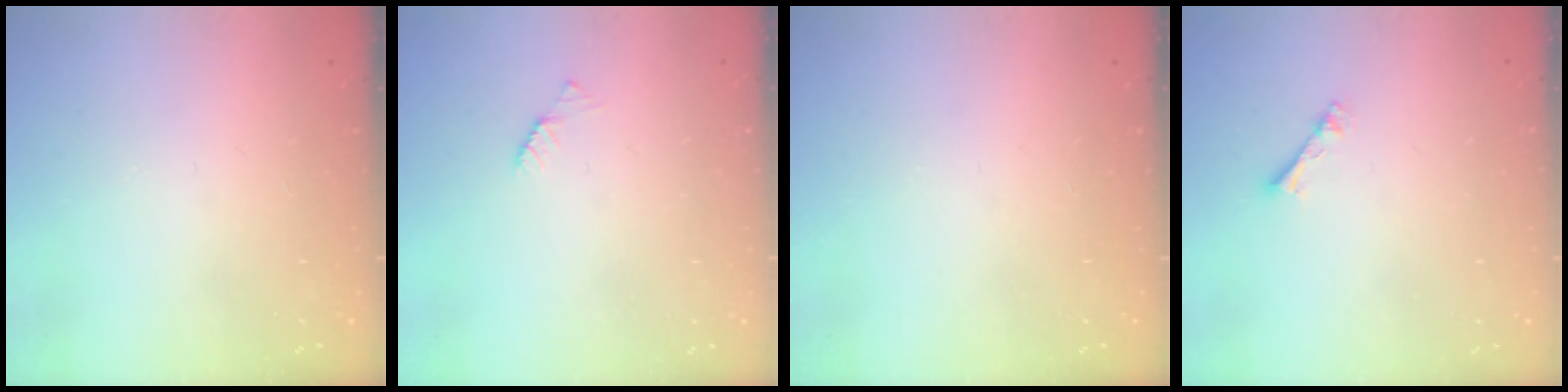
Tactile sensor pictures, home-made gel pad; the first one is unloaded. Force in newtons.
{"total": 2.8, "press": 2.8, "slide": 0.5}
{"total": 0.0}
{"total": 2.1, "press": 2.1, "slide": 0.3}